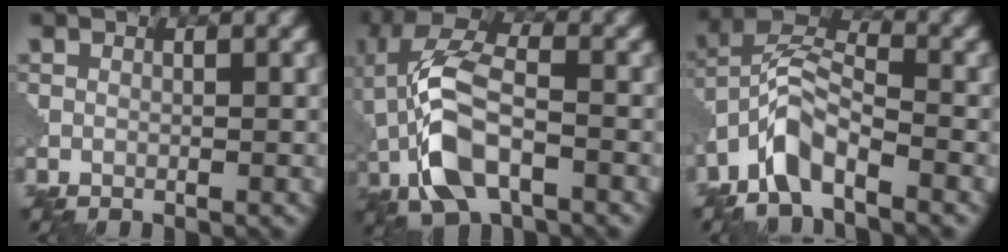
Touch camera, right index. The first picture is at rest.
{"total": 8.8, "force": [-2.7, 4.5, 7.1], "torque": [-0.156, 0.011, -0.065]}
{"total": 5.9, "force": [-3.7, 2.3, 4.0], "torque": [-0.078, 0.010, -0.081]}